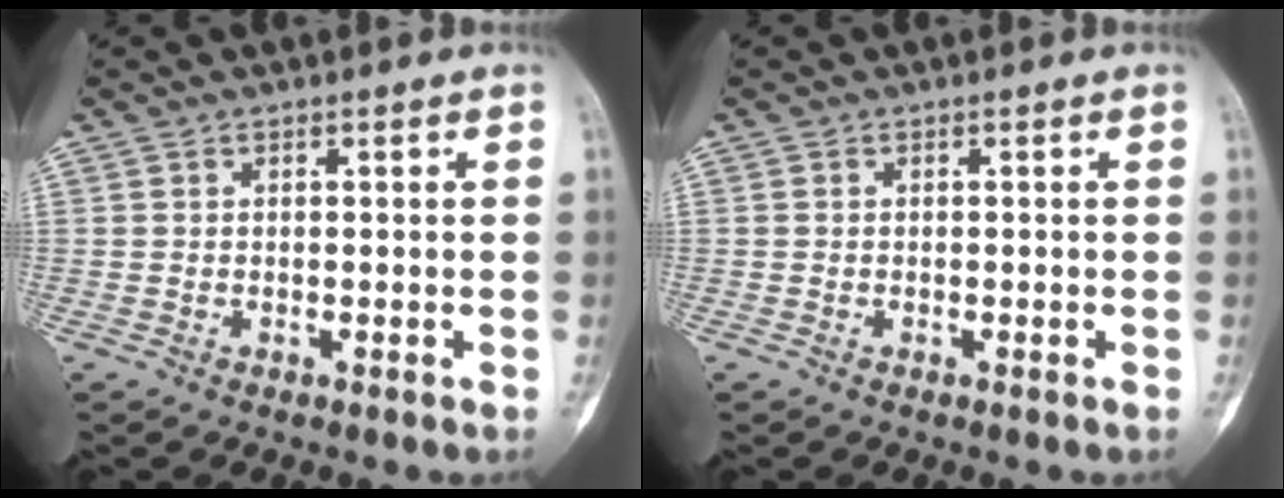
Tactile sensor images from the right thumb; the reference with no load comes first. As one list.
[{"total": 0.0}]